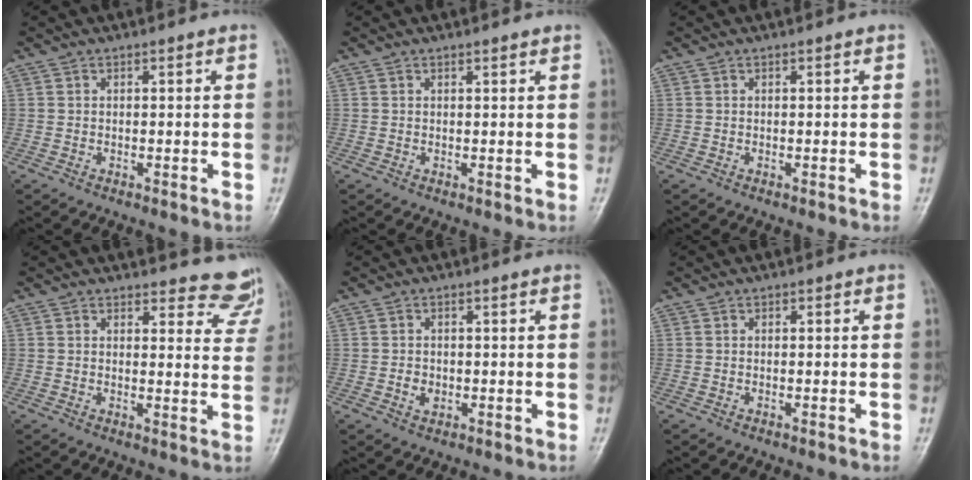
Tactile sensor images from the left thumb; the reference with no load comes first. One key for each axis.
{"total": 0.9, "fx": 0.8, "fy": 0.0, "fz": 0.5, "tx": -0.008, "ty": -0.005, "tz": 0.013}
{"total": 0.0}
{"total": 9.3, "fx": 8.9, "fy": 2.6, "fz": 0.4, "tx": 0.040, "ty": -0.070, "tz": 0.074}
{"total": 2.0, "fx": 0.0, "fy": 1.4, "fz": 1.4, "tx": -0.016, "ty": 0.001, "tz": 0.003}
{"total": 0.0}